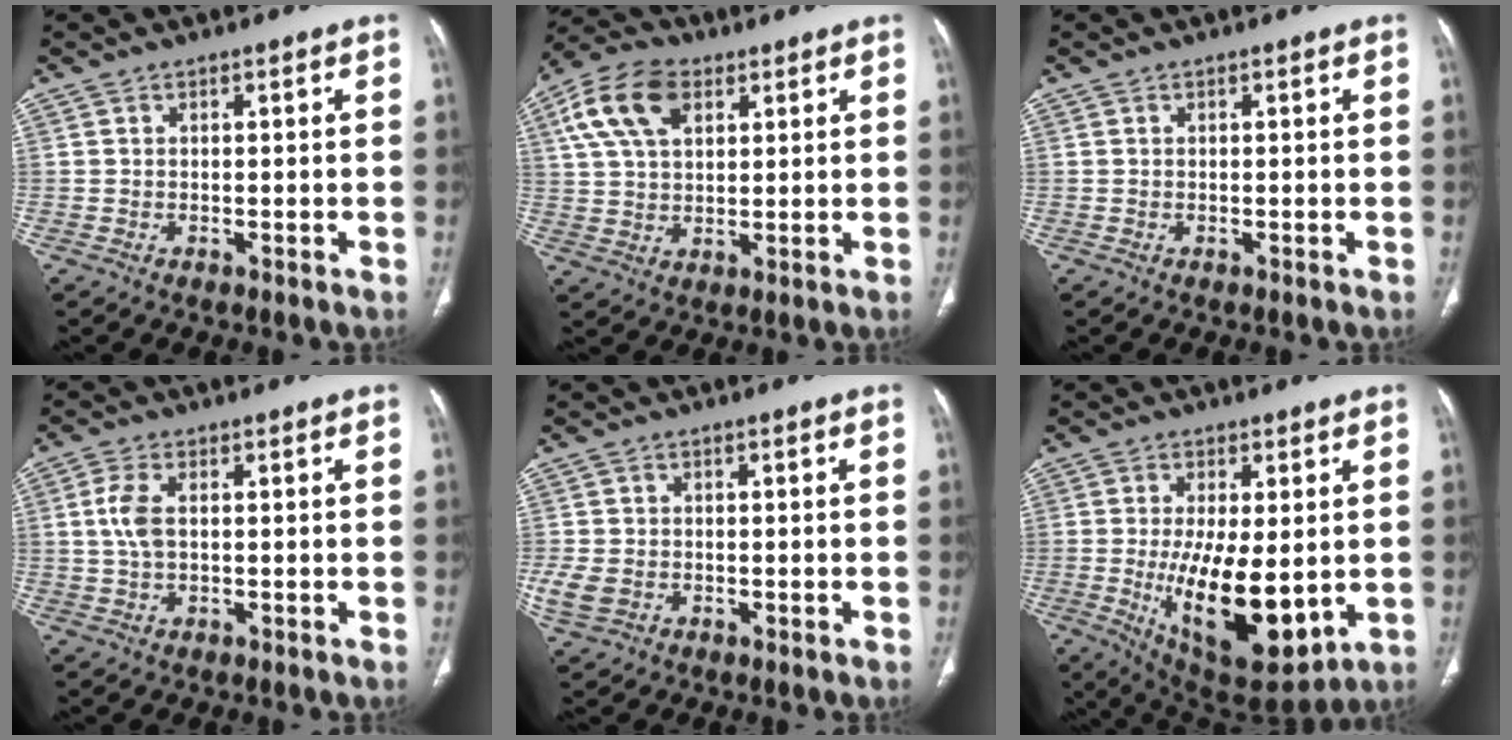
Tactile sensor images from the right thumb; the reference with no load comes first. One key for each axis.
{"total": 12.2, "fx": 4.9, "fy": 7.4, "fz": 8.4, "tx": -0.158, "ty": 0.007, "tz": 0.090}
{"total": 0.0}
{"total": 5.0, "fx": 0.5, "fy": 2.7, "fz": 4.1, "tx": -0.101, "ty": 0.007, "tz": 0.009}
{"total": 4.9, "fx": -1.1, "fy": 3.8, "fz": 2.9, "tx": -0.068, "ty": 0.003, "tz": -0.014}
{"total": 17.3, "fx": -2.1, "fy": 7.3, "fz": 15.5, "tx": -0.246, "ty": -0.030, "tz": -0.011}